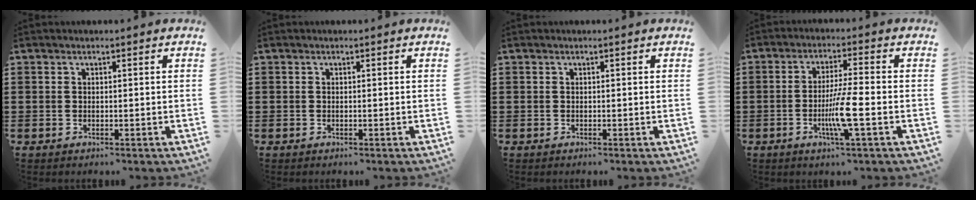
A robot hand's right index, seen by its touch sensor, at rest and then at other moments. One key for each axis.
{"total": 0.0}
{"total": 0.0}
{"total": 7.0, "fx": -2.1, "fy": 0.1, "fz": 6.7, "tx": -0.125, "ty": -0.015, "tz": -0.040}